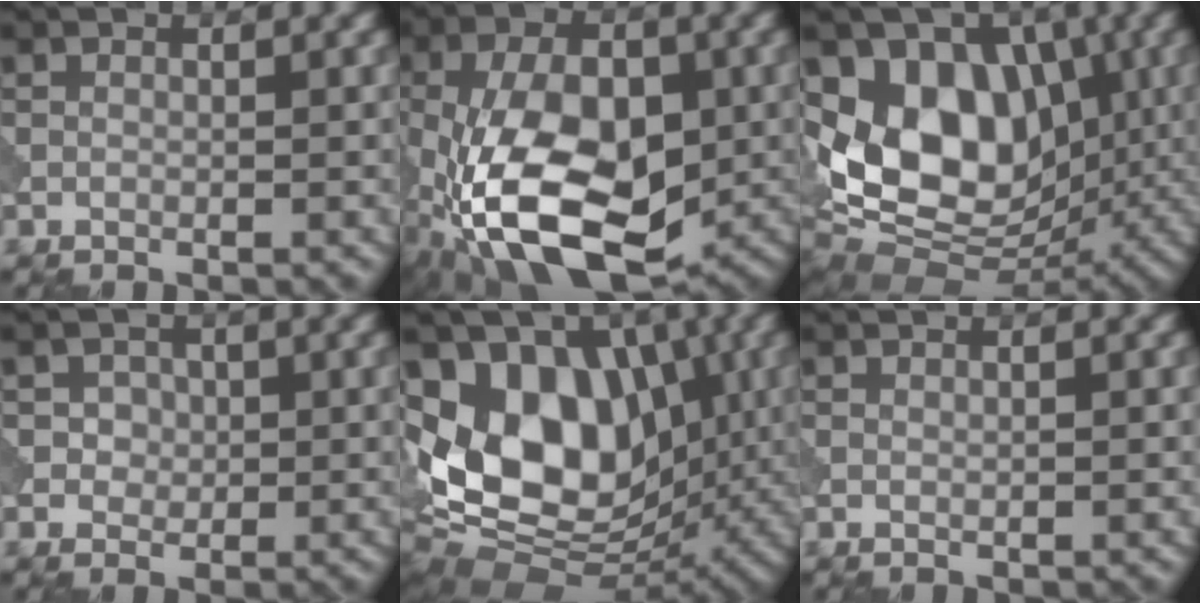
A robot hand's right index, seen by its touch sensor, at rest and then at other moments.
{"total": 14.6, "force": [-4.6, 8.0, 11.3], "torque": [-0.219, -0.017, -0.079]}
{"total": 12.6, "force": [1.0, 9.0, 8.8], "torque": [-0.143, -0.015, 0.012]}
{"total": 2.3, "force": [0.6, 2.0, 0.9], "torque": [-0.013, -0.001, 0.011]}
{"total": 15.0, "force": [1.1, 10.5, 10.6], "torque": [-0.170, 0.004, 0.022]}
{"total": 0.0}